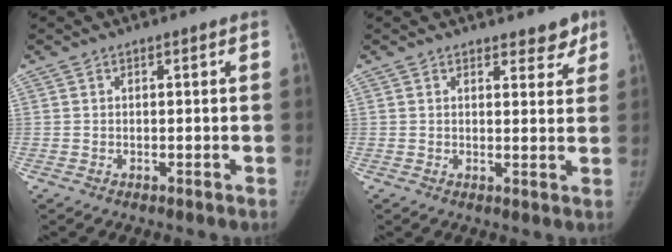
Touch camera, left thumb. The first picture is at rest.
{"total": 3.8, "force": [3.0, 1.9, 1.5], "torque": [0.010, -0.018, 0.036]}